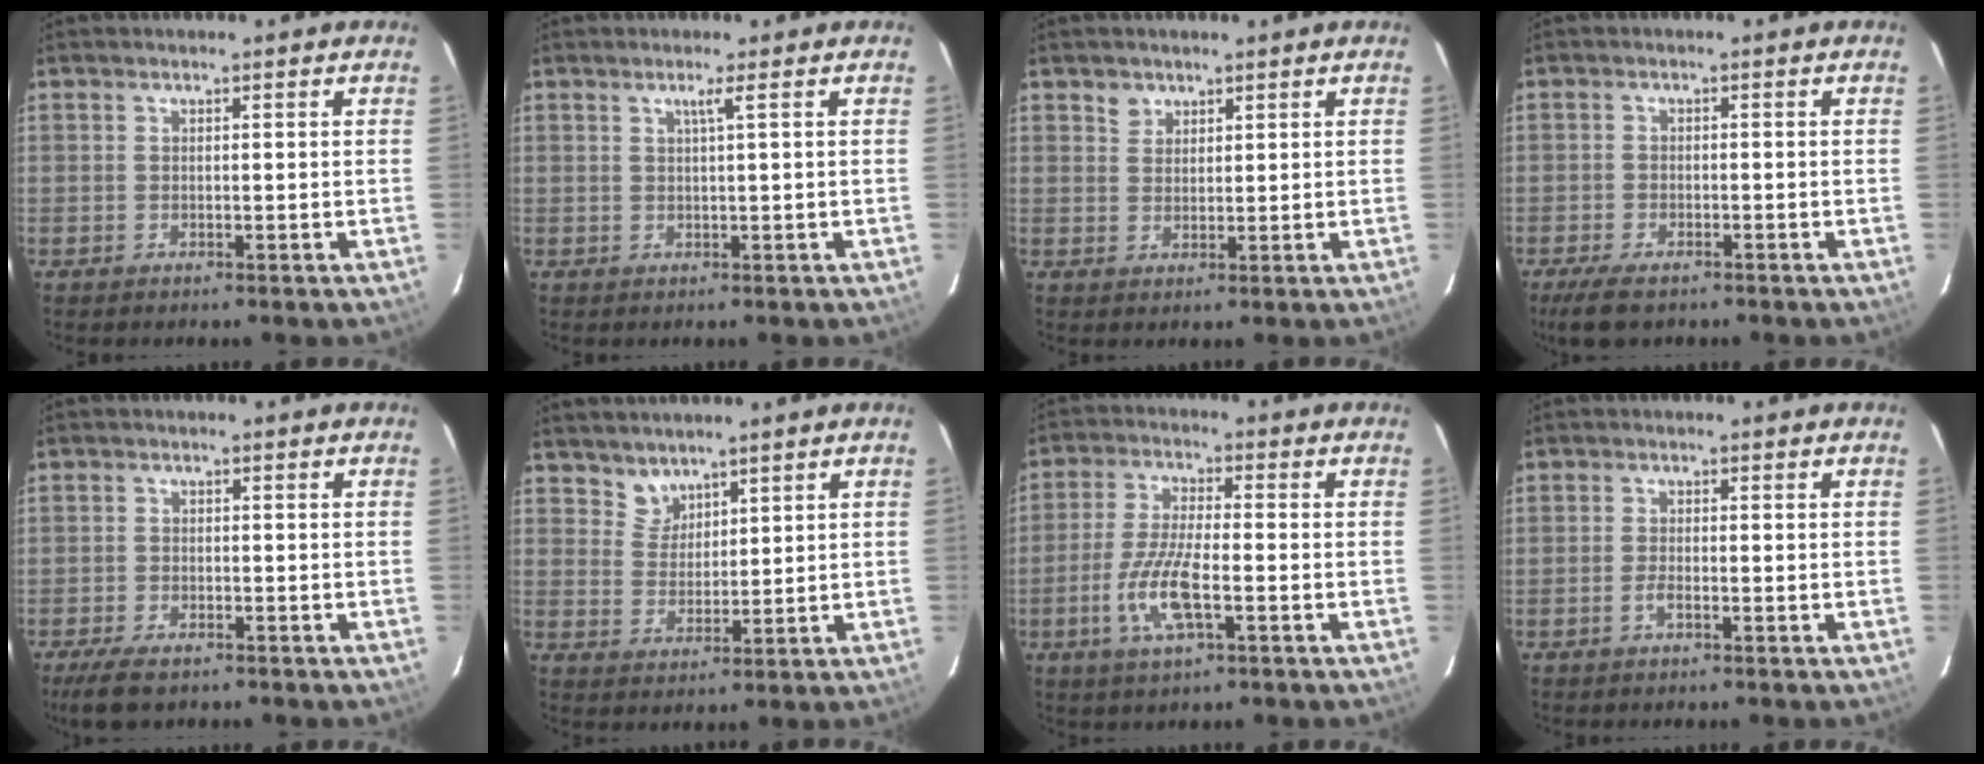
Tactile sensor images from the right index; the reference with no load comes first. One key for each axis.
{"total": 1.4, "fx": 0.6, "fy": -0.6, "fz": 1.2, "tx": -0.017, "ty": -0.003, "tz": 0.009}
{"total": 2.4, "fx": 1.6, "fy": 1.8, "fz": 0.2, "tx": 0.006, "ty": 0.010, "tz": 0.028}
{"total": 5.5, "fx": -4.1, "fy": 2.1, "fz": 3.1, "tx": -0.079, "ty": -0.015, "tz": -0.074}
{"total": 5.6, "fx": -4.2, "fy": 2.0, "fz": 3.1, "tx": -0.079, "ty": -0.015, "tz": -0.076}
{"total": 4.1, "fx": 3.4, "fy": 2.2, "fz": 0.0, "tx": 0.006, "ty": 0.006, "tz": 0.068}
{"total": 9.2, "fx": -3.4, "fy": 2.2, "fz": 8.3, "tx": -0.175, "ty": -0.006, "tz": -0.068}
{"total": 1.4, "fx": -0.9, "fy": 0.3, "fz": 1.1, "tx": -0.026, "ty": -0.001, "tz": -0.017}